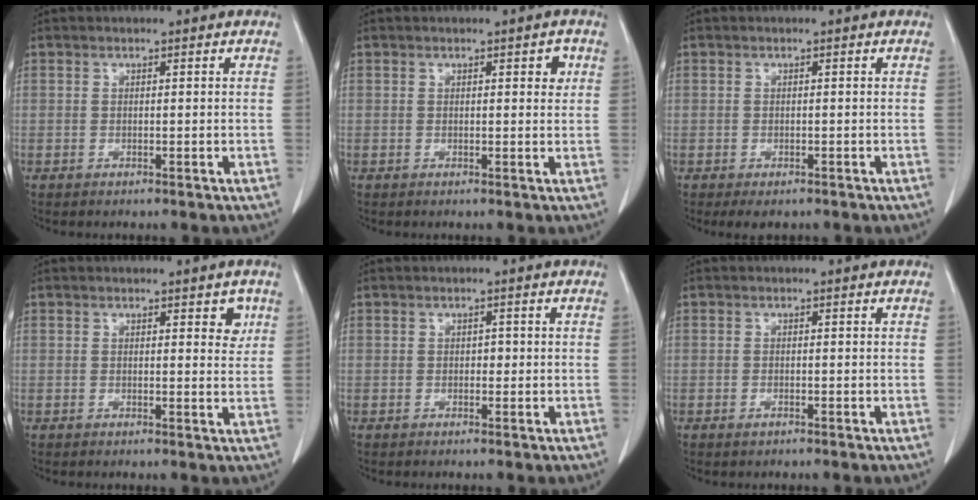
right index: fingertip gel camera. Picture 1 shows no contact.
{"total": 1.7, "force": [0.7, 0.7, 1.4], "torque": [-0.014, 0.000, 0.007]}
{"total": 2.4, "force": [-1.7, 1.4, 1.0], "torque": [-0.008, -0.001, -0.017]}
{"total": 2.7, "force": [1.4, 1.1, 2.1], "torque": [-0.019, -0.006, 0.014]}
{"total": 0.8, "force": [-0.1, 0.6, 0.6], "torque": [-0.005, 0.002, -0.003]}
{"total": 0.8, "force": [-0.5, 0.3, 0.5], "torque": [-0.013, -0.002, -0.004]}